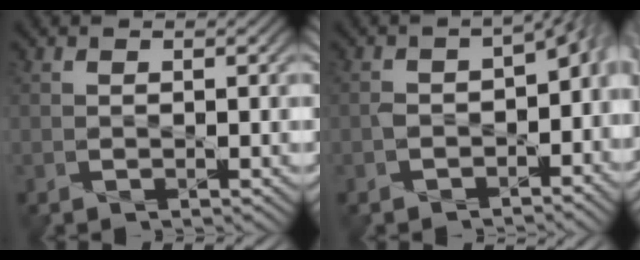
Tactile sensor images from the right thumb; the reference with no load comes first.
{"total": 6.6, "force": [-2.8, 4.1, 4.5], "torque": [-0.074, -0.030, -0.044]}